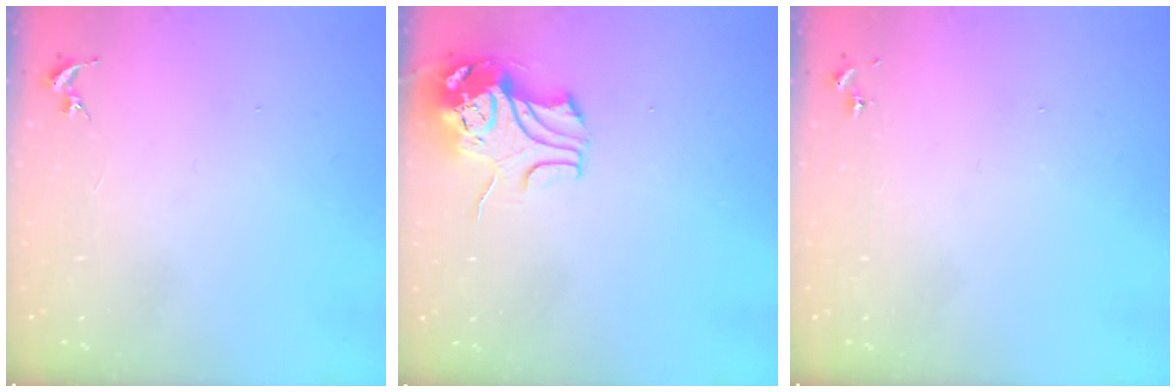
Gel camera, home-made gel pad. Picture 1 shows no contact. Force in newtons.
{"total": 9.8, "press": 9.7, "slide": 1.4}
{"total": 0.0}